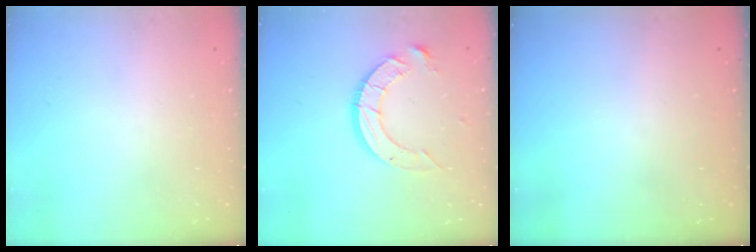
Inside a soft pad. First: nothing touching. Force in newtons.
{"total": 10.8, "press": 10.8, "slide": 0.7}
{"total": 0.0}